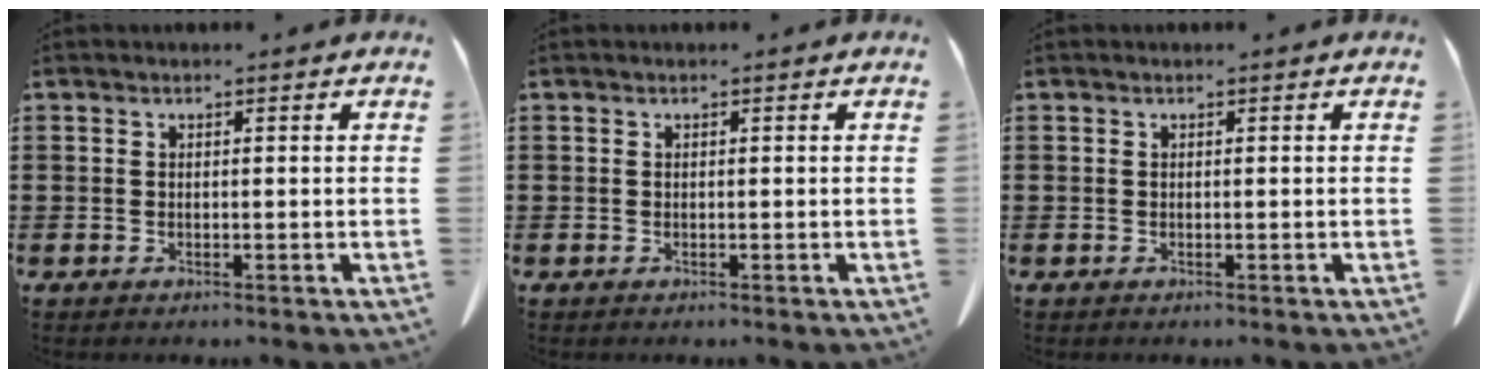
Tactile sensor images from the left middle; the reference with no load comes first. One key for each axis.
{"total": 0.0}
{"total": 0.0}